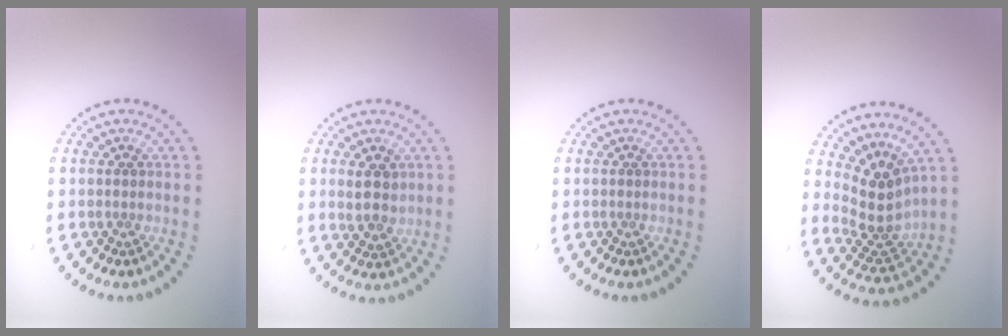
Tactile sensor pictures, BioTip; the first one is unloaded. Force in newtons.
{"total": 2.4, "press": 2.3, "slide": 0.8}
{"total": 0.0}
{"total": 3.7, "press": 3.0, "slide": 2.2}